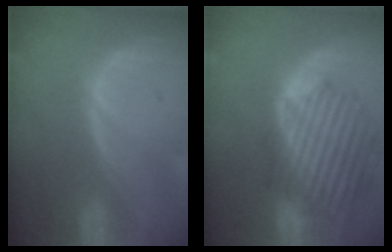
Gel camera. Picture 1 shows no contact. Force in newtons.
{"total": 9.9, "press": 9.8, "slide": 1.6}